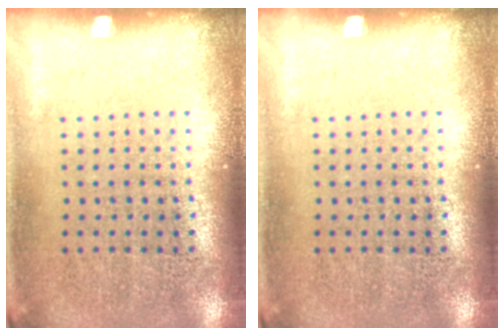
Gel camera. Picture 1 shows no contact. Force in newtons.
{"total": 0.0}